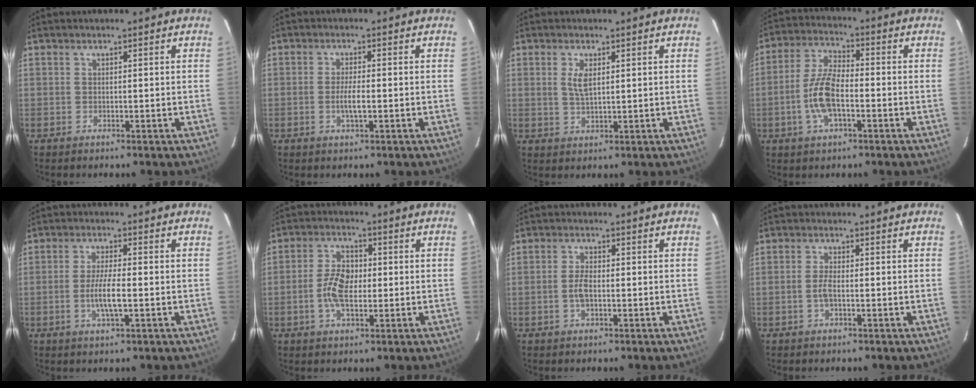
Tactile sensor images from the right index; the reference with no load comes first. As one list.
[{"total": 4.0, "force": [-1.1, 0.6, 3.9], "torque": [-0.073, -0.005, -0.018]}, {"total": 3.3, "force": [1.0, 1.4, 2.8], "torque": [-0.056, -0.001, 0.020]}, {"total": 9.1, "force": [-2.7, 3.7, 7.8], "torque": [-0.166, 0.006, -0.053]}, {"total": 5.5, "force": [-1.4, 0.8, 5.3], "torque": [-0.102, -0.006, -0.027]}, {"total": 6.8, "force": [-0.9, 3.6, 5.7], "torque": [-0.115, 0.008, -0.017]}, {"total": 3.2, "force": [-0.7, 1.4, 2.7], "torque": [-0.057, 0.001, -0.012]}, {"total": 2.4, "force": [-0.7, 0.8, 2.1], "torque": [-0.046, 0.001, -0.014]}]